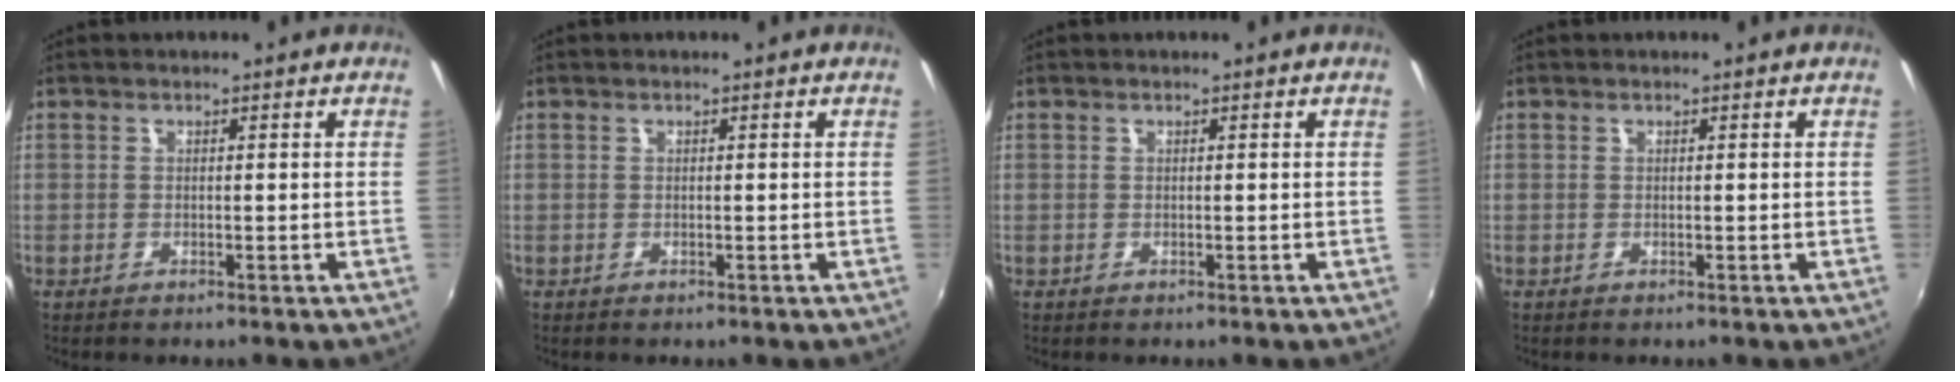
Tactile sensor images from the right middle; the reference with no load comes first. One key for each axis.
{"total": 0.0}
{"total": 0.0}
{"total": 0.0}